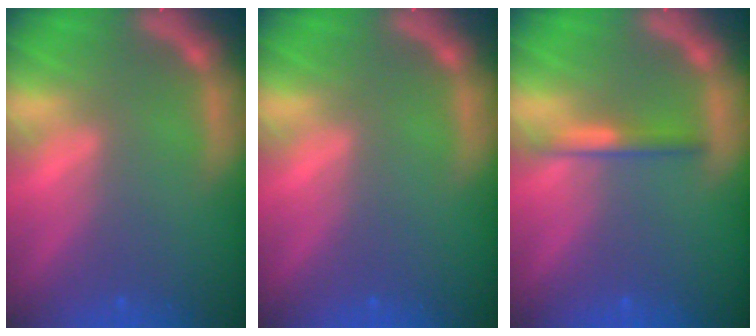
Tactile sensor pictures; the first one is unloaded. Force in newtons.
{"total": 0.0}
{"total": 1.9}